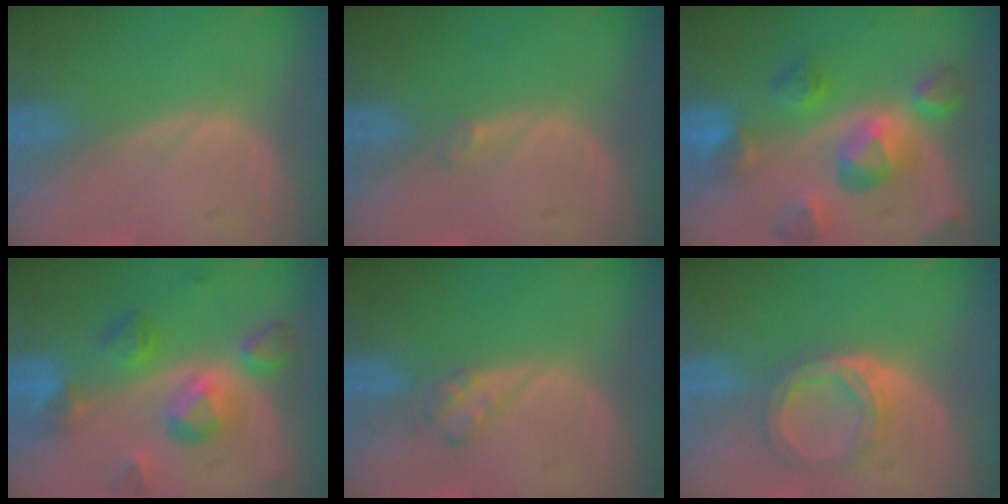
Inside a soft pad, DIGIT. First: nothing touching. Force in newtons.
{"total": 0.7, "press": 0.7, "slide": 0.2}
{"total": 10.4, "press": 9.2, "slide": 4.9}
{"total": 8.1, "press": 8.1, "slide": 0.3}
{"total": 2.3, "press": 2.2, "slide": 0.3}
{"total": 5.0, "press": 4.7, "slide": 1.6}